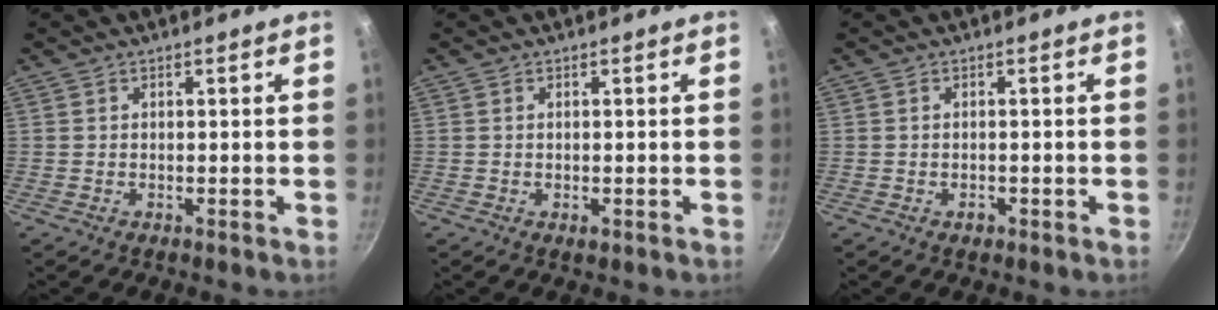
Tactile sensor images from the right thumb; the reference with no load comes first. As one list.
[{"total": 1.1, "force": [-0.3, 0.5, 0.9], "torque": [-0.013, -0.001, -0.004]}, {"total": 1.3, "force": [-0.6, 0.8, 0.8], "torque": [-0.013, 0.003, -0.008]}]